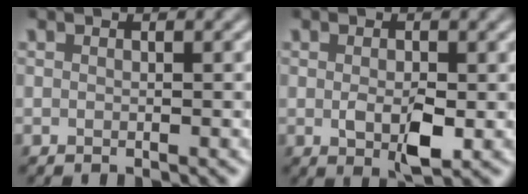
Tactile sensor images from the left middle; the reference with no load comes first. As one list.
[{"total": 3.2, "force": [-0.4, 1.6, 2.7], "torque": [-0.051, -0.006, -0.005]}]